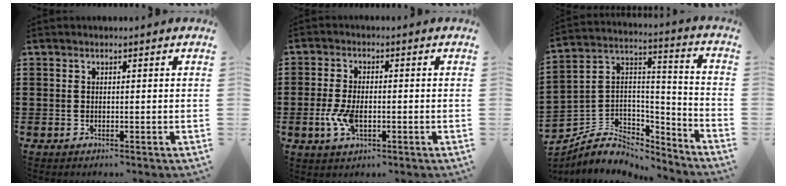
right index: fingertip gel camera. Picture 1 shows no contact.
{"total": 5.0, "force": [-1.2, 2.4, 4.2], "torque": [-0.101, -0.009, -0.024]}
{"total": 5.6, "force": [-3.9, 3.8, 1.4], "torque": [-0.044, -0.007, -0.075]}